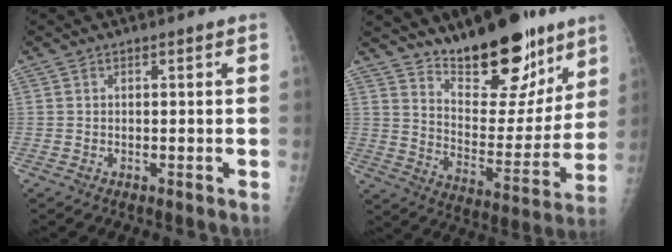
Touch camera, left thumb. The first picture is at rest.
{"total": 20.3, "force": [14.4, 8.1, 11.8], "torque": [-0.125, -0.099, 0.230]}